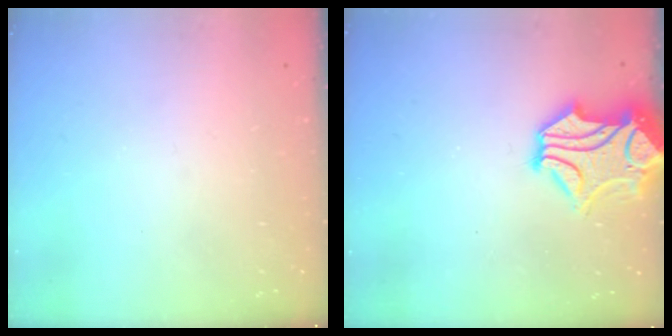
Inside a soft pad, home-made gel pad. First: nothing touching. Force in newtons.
{"total": 2.0, "press": 1.6, "slide": 1.1}